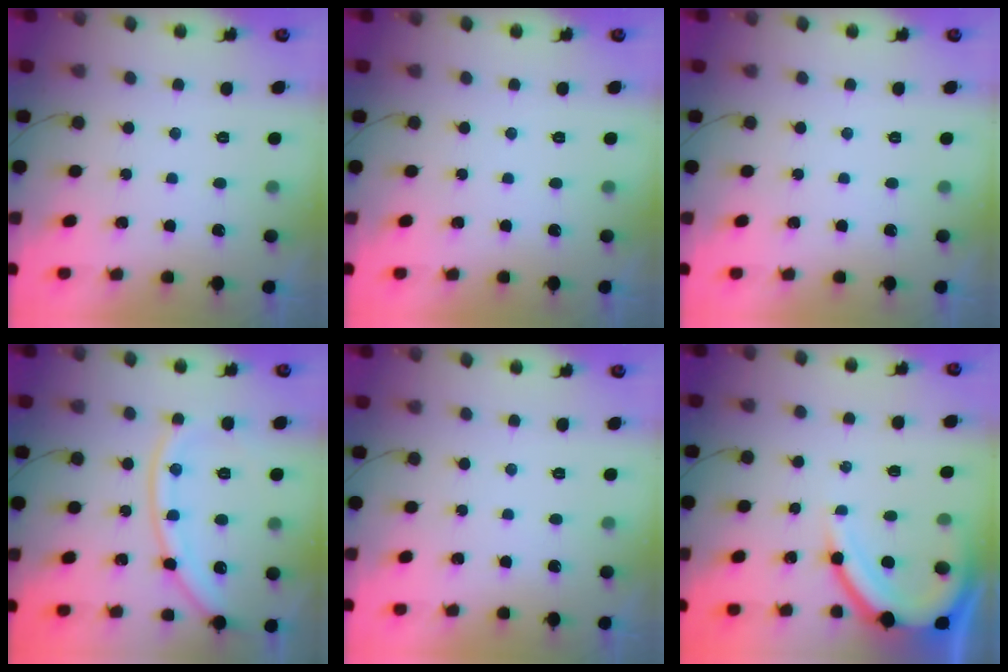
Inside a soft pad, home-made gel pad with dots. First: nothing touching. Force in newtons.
{"total": 0.0}
{"total": 0.0}
{"total": 13.0, "press": 12.9, "slide": 1.6}
{"total": 0.0}
{"total": 10.6, "press": 10.5, "slide": 1.1}